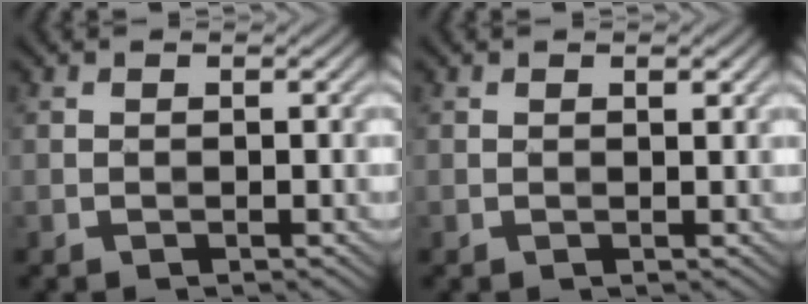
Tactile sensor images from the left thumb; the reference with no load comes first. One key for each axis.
{"total": 0.7, "fx": 0.4, "fy": 0.2, "fz": 0.5, "tx": -0.007, "ty": -0.002, "tz": 0.006}